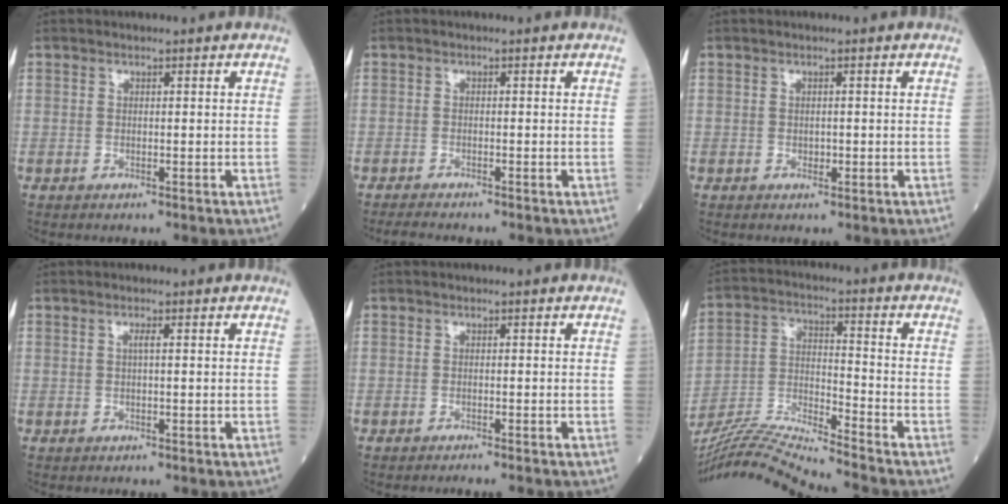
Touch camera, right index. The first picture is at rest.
{"total": 1.6, "force": [-1.5, -0.3, 0.5], "torque": [-0.020, -0.010, -0.029]}
{"total": 0.7, "force": [-0.2, 0.5, 0.4], "torque": [-0.006, 0.001, -0.003]}
{"total": 0.8, "force": [0.1, -0.1, 0.8], "torque": [-0.016, 0.002, 0.001]}
{"total": 2.6, "force": [-2.3, -0.2, 1.2], "torque": [-0.011, -0.001, -0.030]}
{"total": 14.1, "force": [-13.2, -2.2, 4.6], "torque": [-0.083, -0.002, -0.243]}